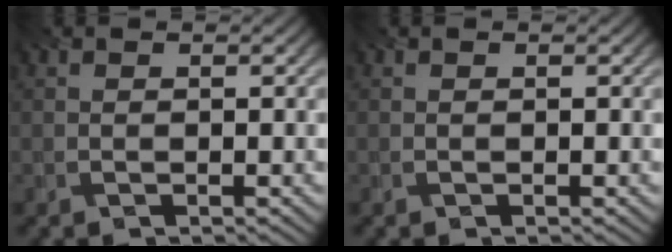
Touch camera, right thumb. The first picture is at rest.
{"total": 0.0}